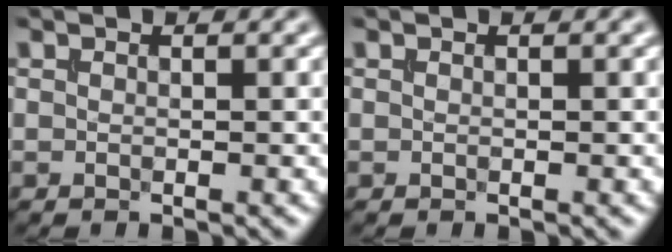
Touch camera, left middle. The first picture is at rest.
{"total": 0.0}